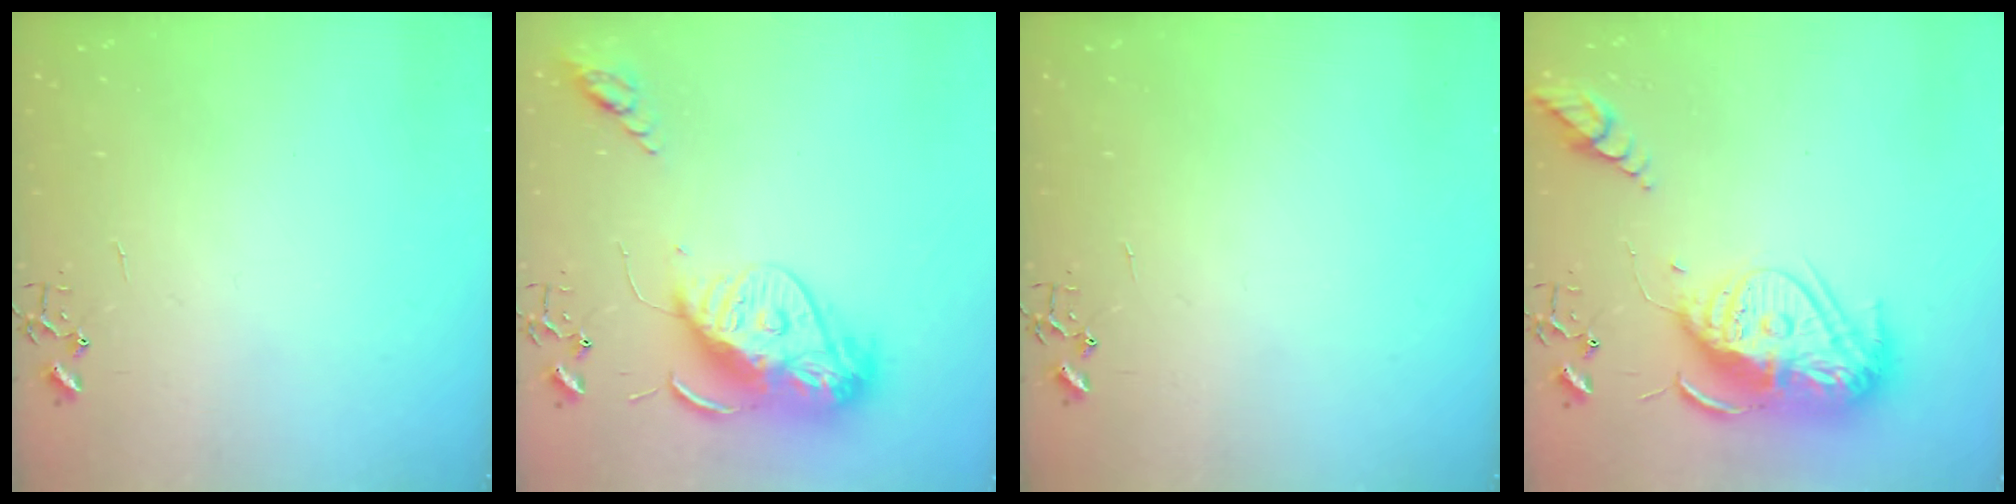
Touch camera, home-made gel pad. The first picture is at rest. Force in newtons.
{"total": 15.7, "press": 15.6, "slide": 1.7}
{"total": 0.0}
{"total": 18.9, "press": 18.8, "slide": 2.1}